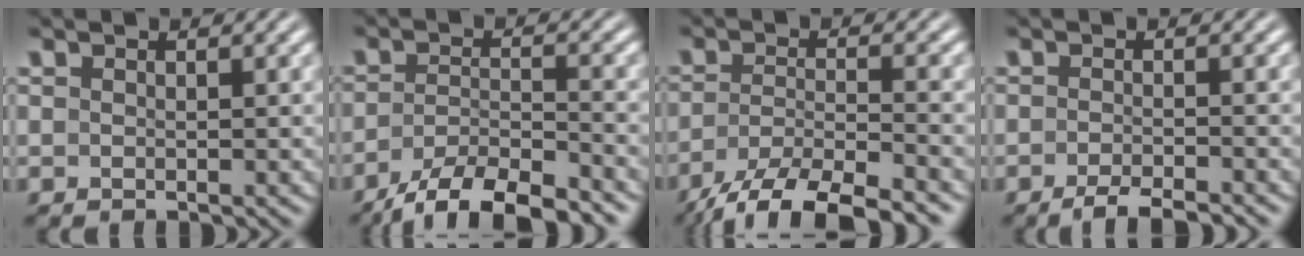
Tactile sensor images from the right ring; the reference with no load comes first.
{"total": 7.3, "force": [-5.6, 2.7, 3.8], "torque": [-0.056, -0.016, -0.082]}
{"total": 8.2, "force": [-5.8, 3.1, 5.0], "torque": [-0.091, -0.029, -0.074]}
{"total": 2.9, "force": [-2.6, 0.2, 1.1], "torque": [-0.021, -0.005, -0.044]}